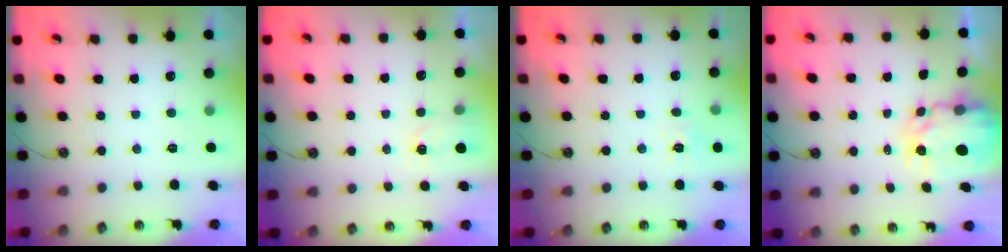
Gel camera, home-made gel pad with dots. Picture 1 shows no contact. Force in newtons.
{"total": 1.3, "press": 1.2, "slide": 0.2}
{"total": 7.0, "press": 7.0, "slide": 0.7}
{"total": 6.1, "press": 6.1, "slide": 0.5}